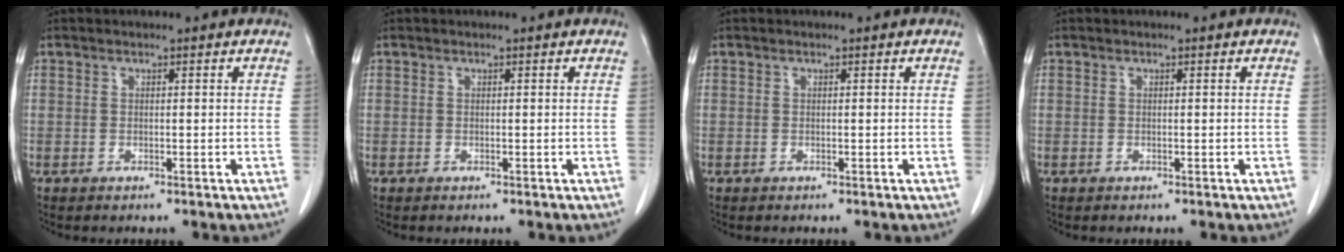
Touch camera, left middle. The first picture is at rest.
{"total": 0.0}
{"total": 0.0}
{"total": 0.0}